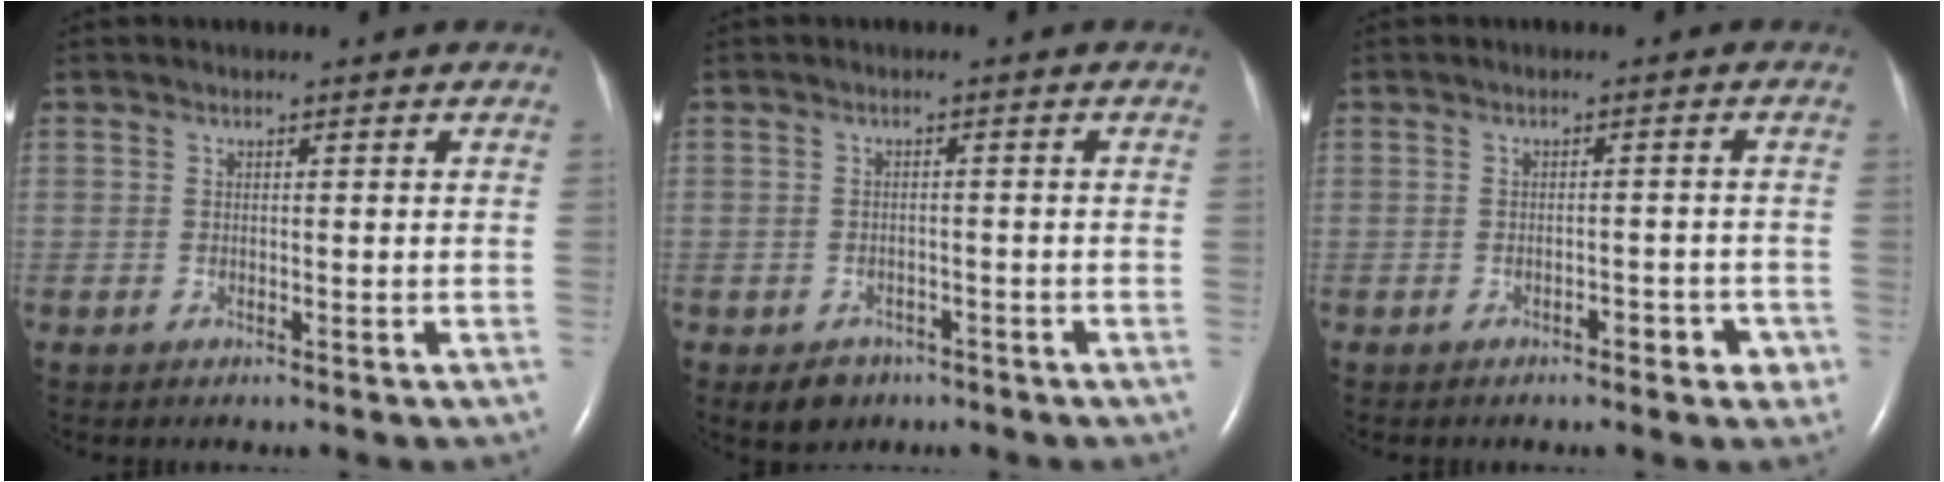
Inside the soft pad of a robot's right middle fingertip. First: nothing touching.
{"total": 3.3, "force": [-2.1, 2.4, 0.8], "torque": [-0.014, 0.005, -0.024]}
{"total": 3.0, "force": [-1.7, 1.4, 2.0], "torque": [-0.018, 0.008, -0.020]}